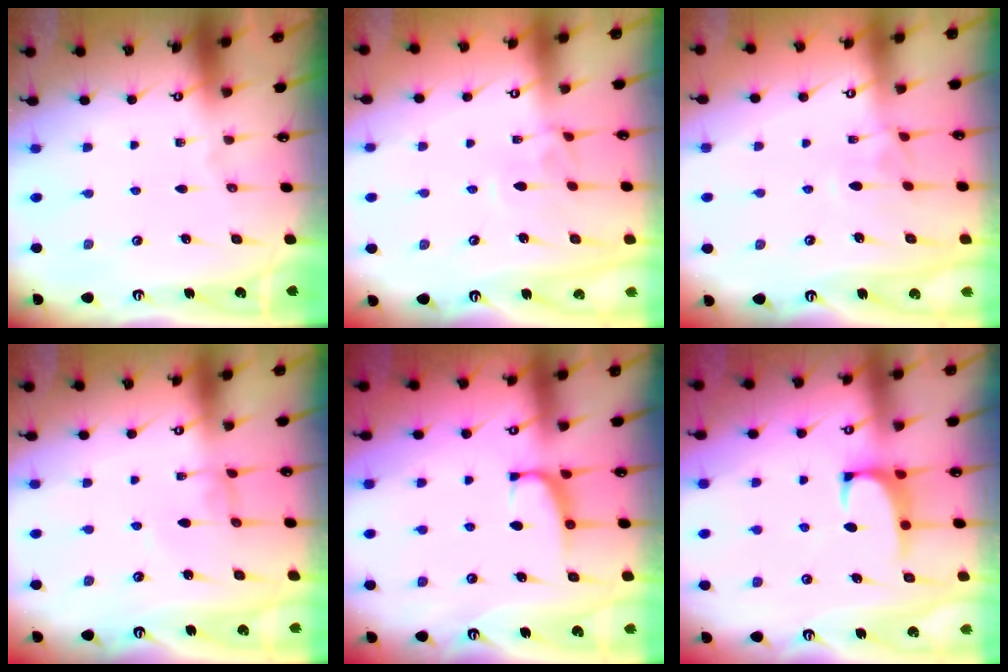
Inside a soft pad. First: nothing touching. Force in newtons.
{"total": 3.6, "press": 3.6, "slide": 0.5}
{"total": 1.9, "press": 1.8, "slide": 0.7}
{"total": 0.7, "press": 0.7, "slide": 0.1}
{"total": 1.5, "press": 1.3, "slide": 0.7}
{"total": 0.9, "press": 0.6, "slide": 0.7}